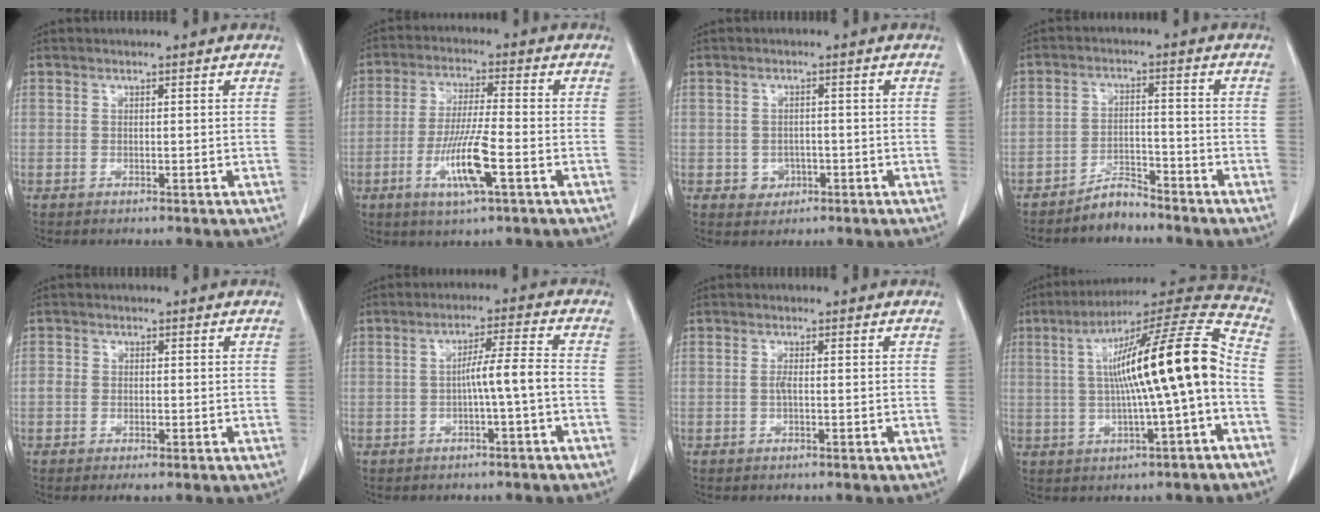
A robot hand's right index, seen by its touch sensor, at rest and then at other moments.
{"total": 9.3, "force": [-3.4, 0.6, 8.7], "torque": [-0.170, -0.013, -0.065]}
{"total": 2.6, "force": [-0.9, 2.3, 1.0], "torque": [-0.010, 0.005, -0.005]}
{"total": 3.8, "force": [-3.6, 1.1, 0.7], "torque": [-0.006, -0.003, -0.065]}
{"total": 2.1, "force": [-0.5, 1.4, 1.4], "torque": [-0.027, 0.002, -0.007]}
{"total": 4.9, "force": [-1.3, -0.6, 4.7], "torque": [-0.077, 0.013, -0.021]}
{"total": 0.9, "force": [-0.1, 0.1, 0.9], "torque": [-0.021, -0.001, -0.004]}
{"total": 17.1, "force": [-0.6, 0.6, 17.1], "torque": [-0.264, 0.034, -0.013]}